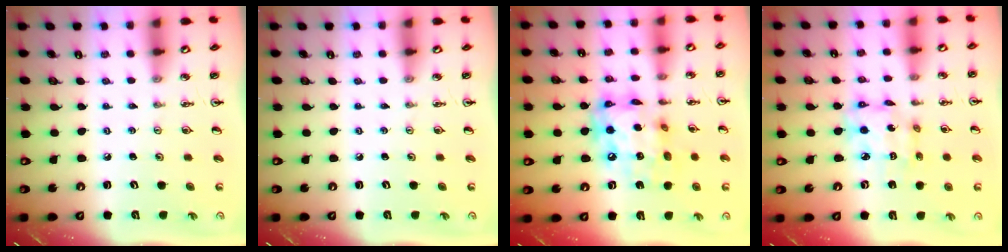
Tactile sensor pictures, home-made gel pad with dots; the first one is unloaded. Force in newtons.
{"total": 0.0}
{"total": 16.7, "press": 16.6, "slide": 1.4}
{"total": 11.4, "press": 11.4, "slide": 0.9}